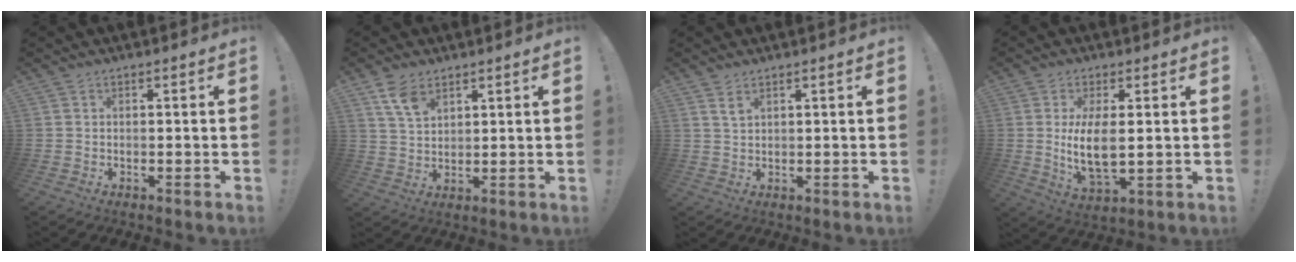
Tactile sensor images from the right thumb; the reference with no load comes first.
{"total": 7.0, "force": [4.6, 3.7, 3.8], "torque": [-0.070, -0.019, 0.087]}
{"total": 2.5, "force": [1.7, 0.9, 1.6], "torque": [-0.018, -0.012, 0.029]}
{"total": 9.6, "force": [0.9, 3.8, 8.8], "torque": [-0.179, -0.023, 0.012]}